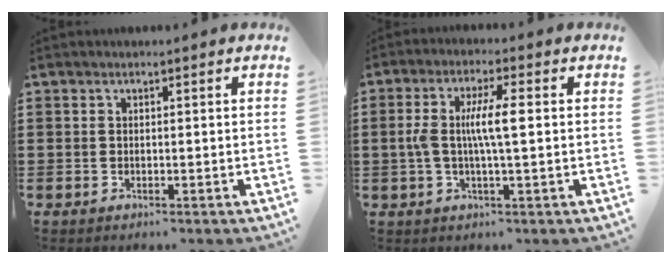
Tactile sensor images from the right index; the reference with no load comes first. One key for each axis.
{"total": 6.3, "fx": 0.2, "fy": 1.0, "fz": 6.2, "tx": -0.128, "ty": -0.007, "tz": -0.004}